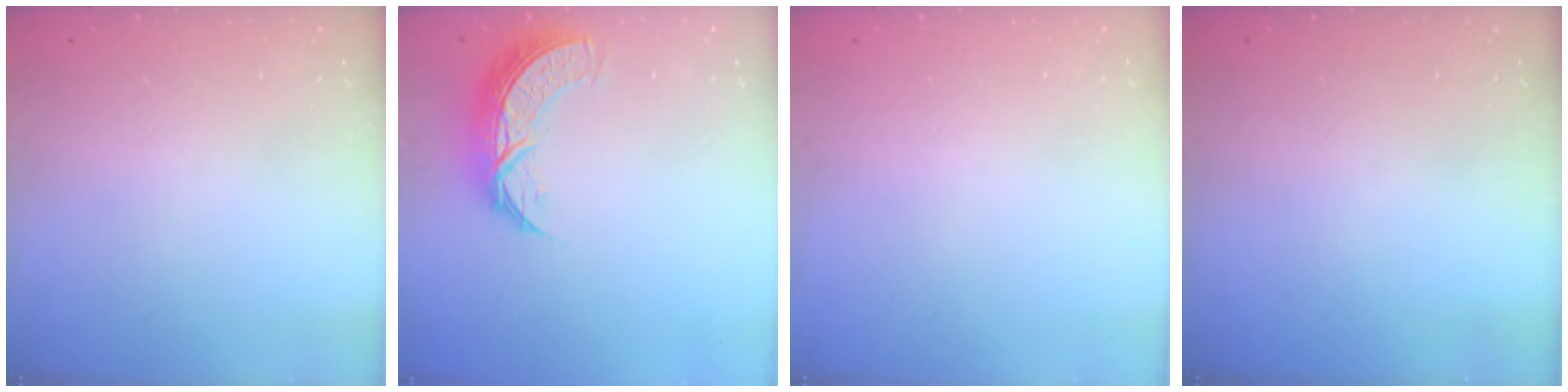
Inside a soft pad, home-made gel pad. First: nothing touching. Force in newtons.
{"total": 9.2, "press": 9.2, "slide": 0.6}
{"total": 0.0}
{"total": 0.0}